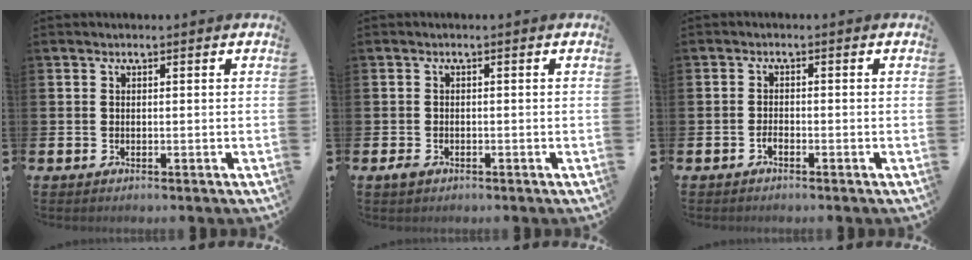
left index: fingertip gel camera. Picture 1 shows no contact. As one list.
[{"total": 1.2, "force": [-0.6, 0.9, 0.7], "torque": [-0.017, 0.004, -0.013]}, {"total": 1.0, "force": [-0.8, 0.3, 0.5], "torque": [-0.018, -0.001, -0.014]}]